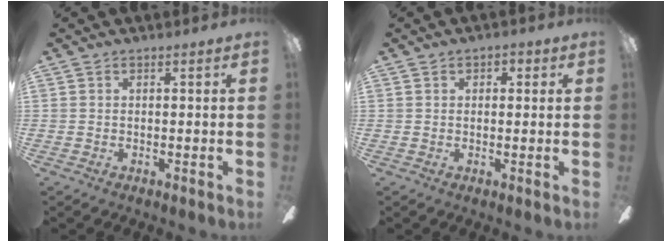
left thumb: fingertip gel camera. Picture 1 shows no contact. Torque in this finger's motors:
{"motor_torque": [-0.20, 0.07, -0.40, 0.23, -0.02]}